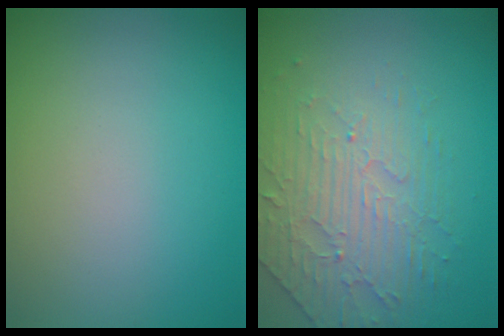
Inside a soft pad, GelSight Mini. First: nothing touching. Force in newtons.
{"total": 4.7, "press": 3.3, "slide": 3.3}